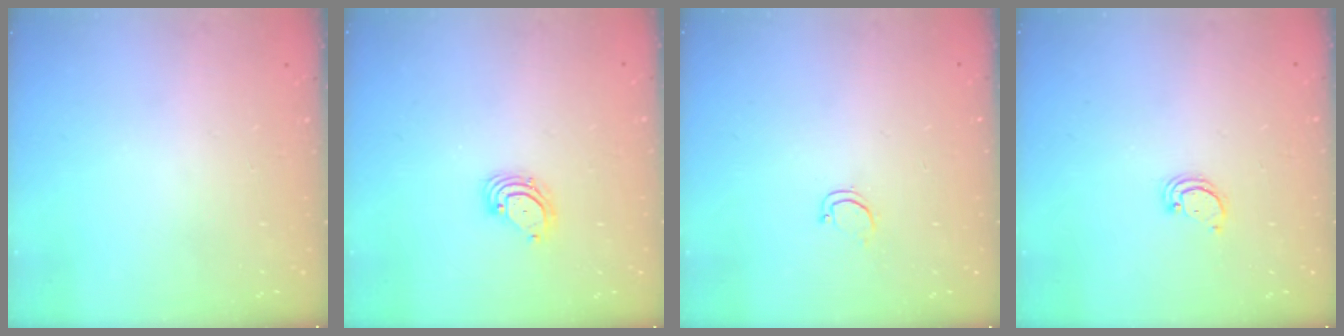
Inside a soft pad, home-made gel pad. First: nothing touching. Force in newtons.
{"total": 3.6, "press": 3.6, "slide": 0.3}
{"total": 2.8, "press": 2.8, "slide": 0.2}
{"total": 2.1, "press": 2.1, "slide": 0.2}